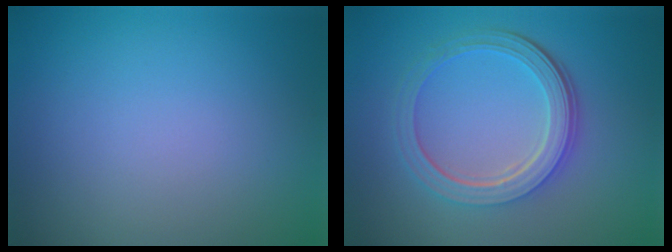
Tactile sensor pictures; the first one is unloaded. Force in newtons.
{"total": 5.2, "press": 3.8, "slide": 3.5}